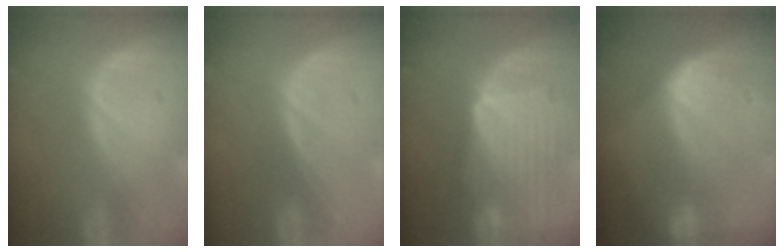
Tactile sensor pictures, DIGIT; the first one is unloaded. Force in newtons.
{"total": 0.0}
{"total": 9.7, "press": 8.8, "slide": 4.1}
{"total": 6.9, "press": 6.8, "slide": 1.1}